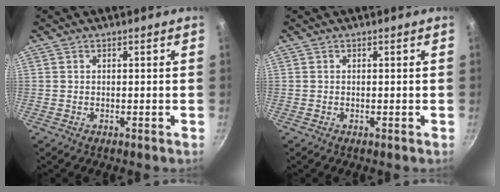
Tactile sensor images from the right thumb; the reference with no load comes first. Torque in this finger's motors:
{"motor_torque": [0.00, 0.00, -0.01, 0.00, 0.00]}